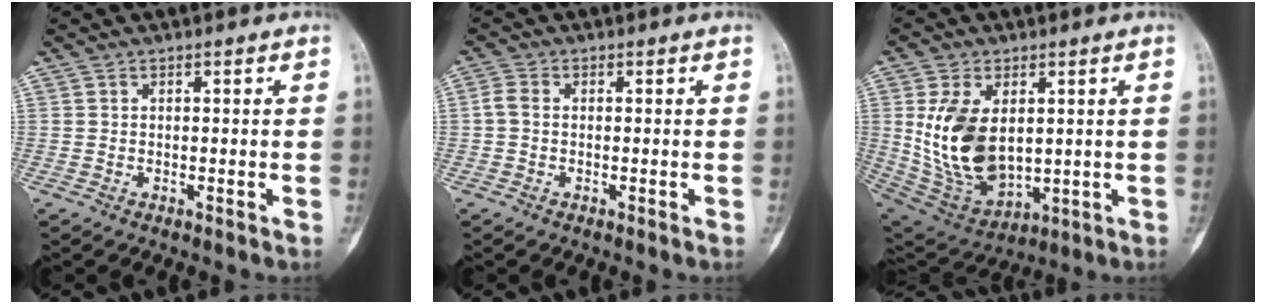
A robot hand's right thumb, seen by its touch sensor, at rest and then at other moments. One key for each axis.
{"total": 2.1, "fx": -0.2, "fy": 1.4, "fz": 1.5, "tx": -0.034, "ty": 0.002, "tz": -0.010}
{"total": 16.4, "fx": 2.0, "fy": 10.1, "fz": 12.7, "tx": -0.223, "ty": -0.016, "tz": 0.064}